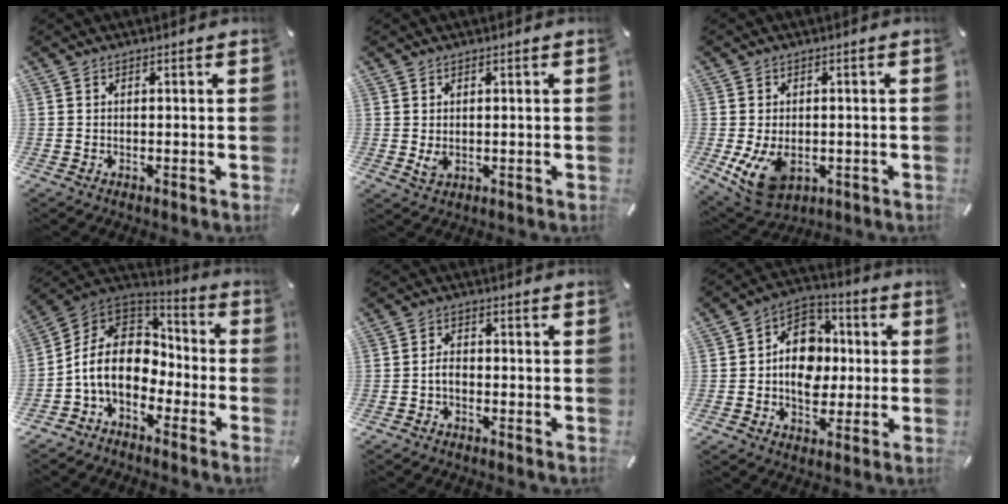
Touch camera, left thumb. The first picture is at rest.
{"total": 2.3, "force": [0.0, 1.6, 1.7], "torque": [-0.028, -0.003, -0.003]}
{"total": 8.7, "force": [-2.0, 6.0, 6.0], "torque": [-0.119, -0.002, -0.033]}
{"total": 11.5, "force": [-3.5, 8.6, 6.8], "torque": [-0.164, 0.017, -0.068]}
{"total": 2.8, "force": [-1.2, 1.7, 1.9], "torque": [-0.043, 0.005, -0.025]}
{"total": 12.6, "force": [-1.5, 10.2, 7.2], "torque": [-0.114, 0.020, -0.022]}